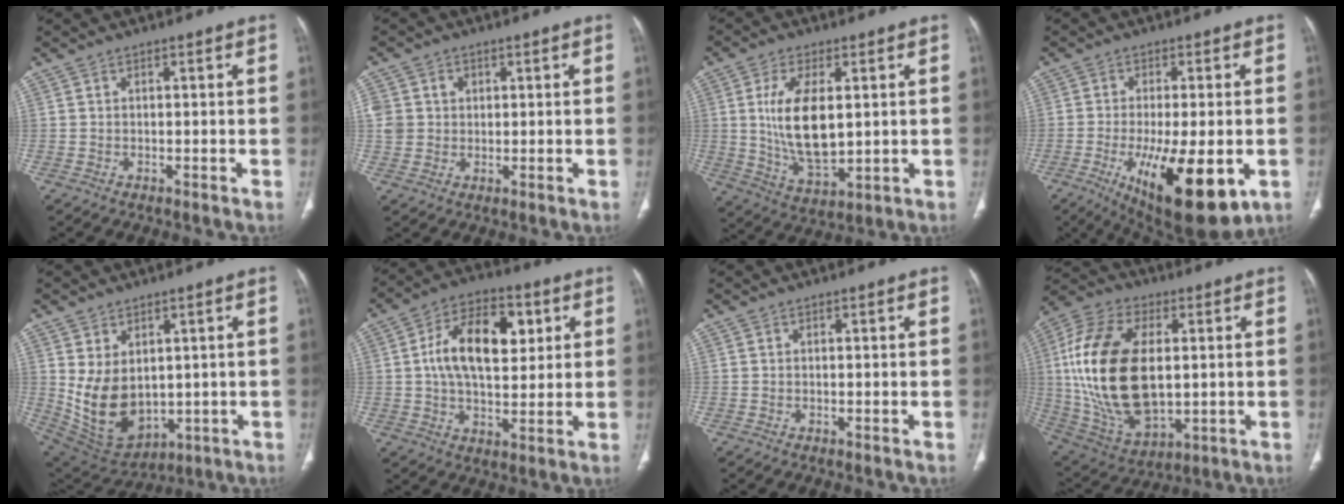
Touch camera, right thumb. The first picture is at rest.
{"total": 6.1, "force": [1.4, 5.5, 2.2], "torque": [-0.037, 0.004, 0.032]}
{"total": 13.2, "force": [1.7, 6.5, 11.3], "torque": [-0.208, -0.022, 0.044]}
{"total": 18.8, "force": [-6.2, 6.7, 16.4], "torque": [-0.242, -0.022, -0.077]}
{"total": 12.1, "force": [1.0, 8.5, 8.6], "torque": [-0.141, -0.016, 0.056]}
{"total": 15.6, "force": [3.4, 8.8, 12.3], "torque": [-0.186, 0.006, 0.054]}
{"total": 0.0}
{"total": 24.8, "force": [2.0, 14.0, 20.4], "torque": [-0.406, -0.010, 0.045]}